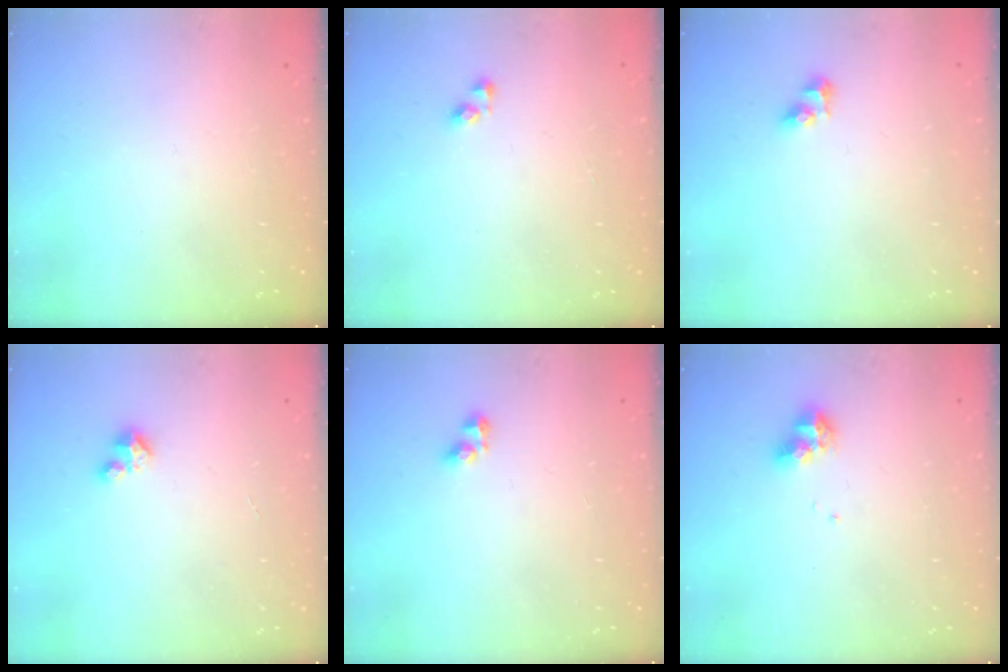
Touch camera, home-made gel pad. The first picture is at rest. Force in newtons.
{"total": 3.7, "press": 3.7, "slide": 0.6}
{"total": 5.4, "press": 5.4, "slide": 0.4}
{"total": 1.7, "press": 1.6, "slide": 0.2}
{"total": 3.0, "press": 3.0, "slide": 0.4}
{"total": 8.1, "press": 8.1, "slide": 0.5}